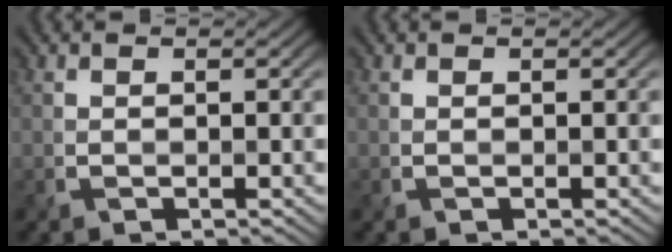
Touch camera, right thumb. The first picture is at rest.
{"total": 0.0}